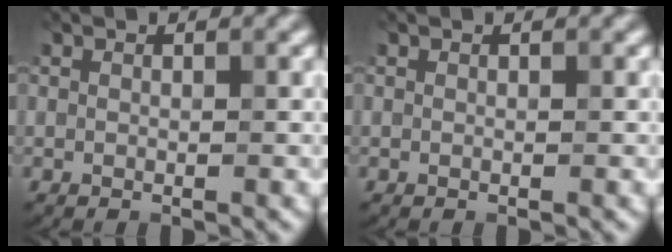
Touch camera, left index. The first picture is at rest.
{"total": 0.0}